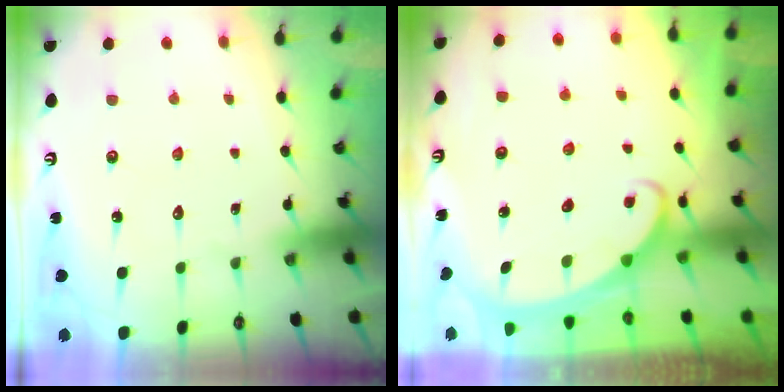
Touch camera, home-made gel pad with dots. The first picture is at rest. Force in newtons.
{"total": 2.4, "press": 2.4, "slide": 0.4}